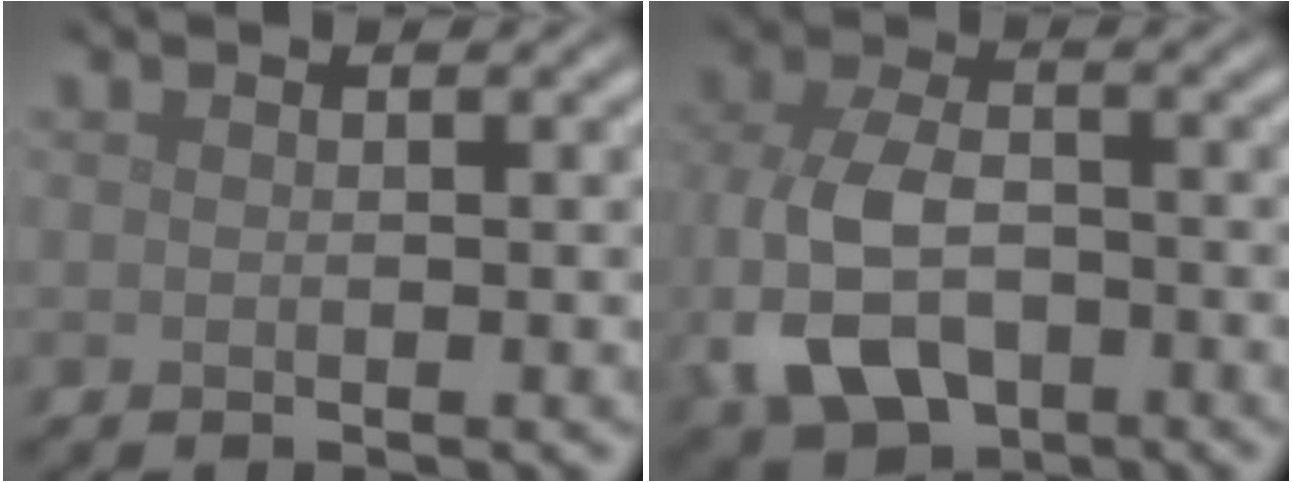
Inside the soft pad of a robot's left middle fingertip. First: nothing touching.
{"total": 7.7, "force": [-2.6, 5.0, 5.3], "torque": [-0.122, -0.013, -0.054]}